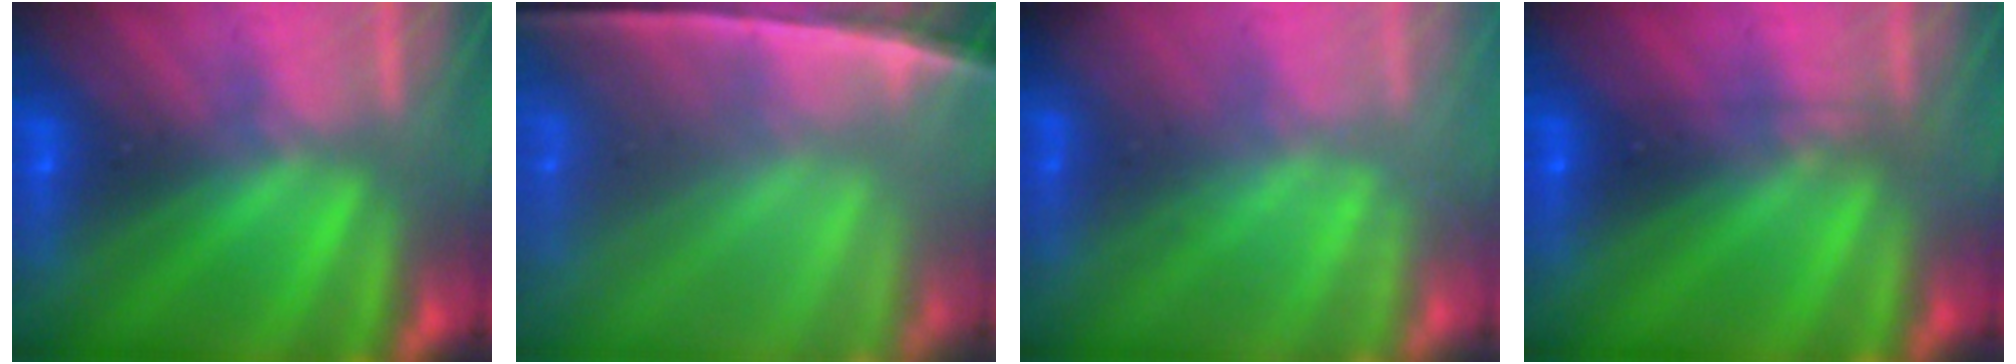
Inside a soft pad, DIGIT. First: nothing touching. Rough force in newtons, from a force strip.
{"total": 7.4}
{"total": 2.7}
{"total": 2.3}